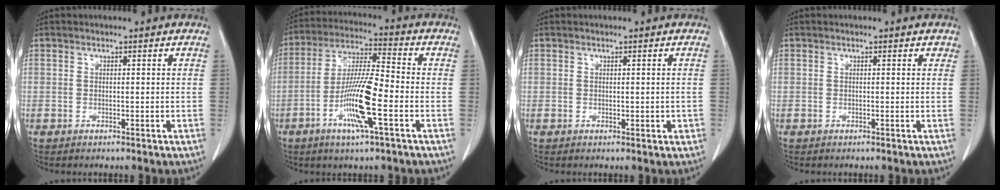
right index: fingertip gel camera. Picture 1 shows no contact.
{"total": 11.9, "force": [-4.1, 0.7, 11.2], "torque": [-0.220, -0.006, -0.081]}
{"total": 1.3, "force": [-0.3, 0.7, 1.1], "torque": [-0.010, -0.001, -0.001]}
{"total": 0.0}